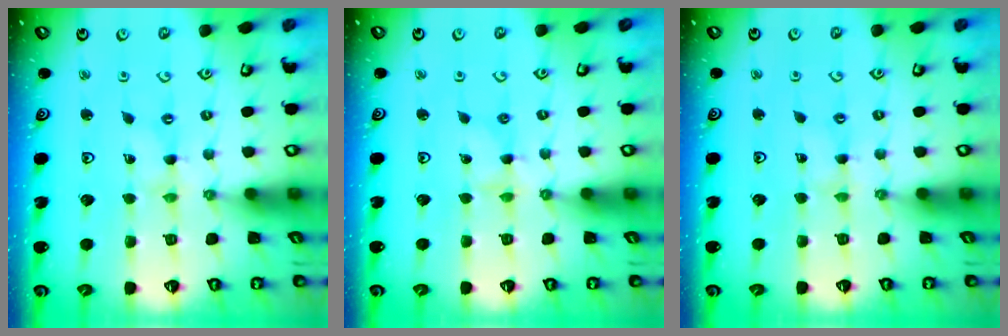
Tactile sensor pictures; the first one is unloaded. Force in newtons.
{"total": 1.8, "press": 1.8, "slide": 0.2}
{"total": 2.0, "press": 2.0, "slide": 0.3}